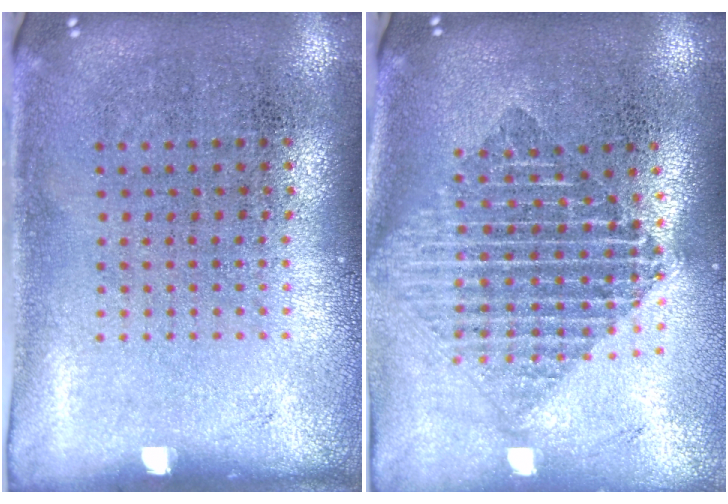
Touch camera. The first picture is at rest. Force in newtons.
{"total": 1.9, "press": 1.6, "slide": 1.1}